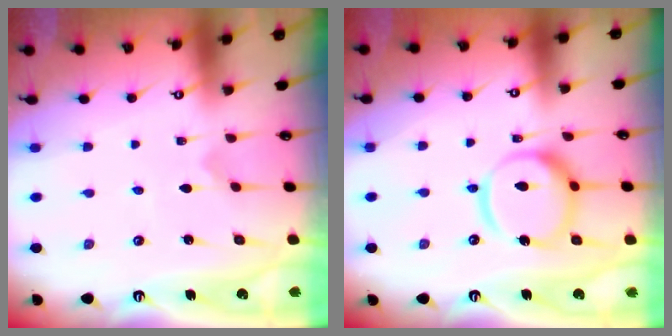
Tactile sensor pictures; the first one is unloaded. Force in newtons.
{"total": 17.3, "press": 17.1, "slide": 2.1}